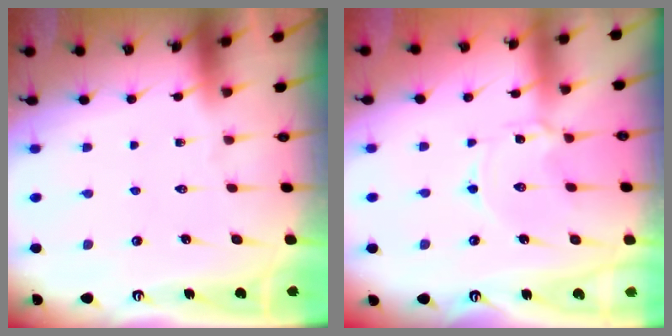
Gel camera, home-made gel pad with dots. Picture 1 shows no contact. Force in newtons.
{"total": 1.5, "press": 1.5, "slide": 0.3}